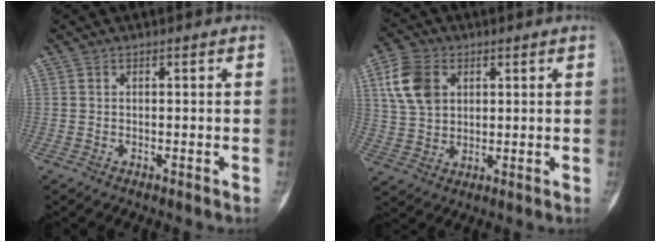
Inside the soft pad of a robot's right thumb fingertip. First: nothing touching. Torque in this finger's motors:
{"motor_torque": [0.30, 0.03, 0.87, 0.43, 0.11]}